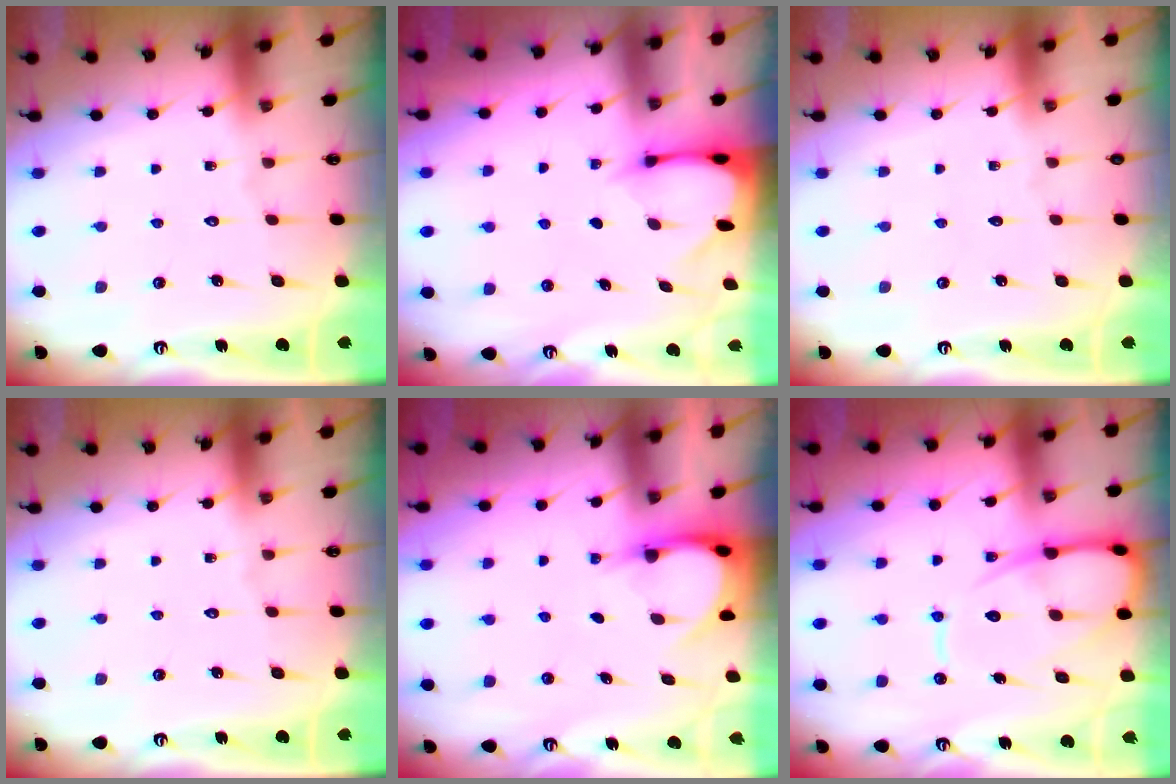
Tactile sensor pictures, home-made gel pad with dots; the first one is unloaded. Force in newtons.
{"total": 2.3, "press": 2.3, "slide": 0.3}
{"total": 0.0}
{"total": 0.0}
{"total": 3.8, "press": 3.8, "slide": 0.4}
{"total": 12.3, "press": 12.2, "slide": 1.4}